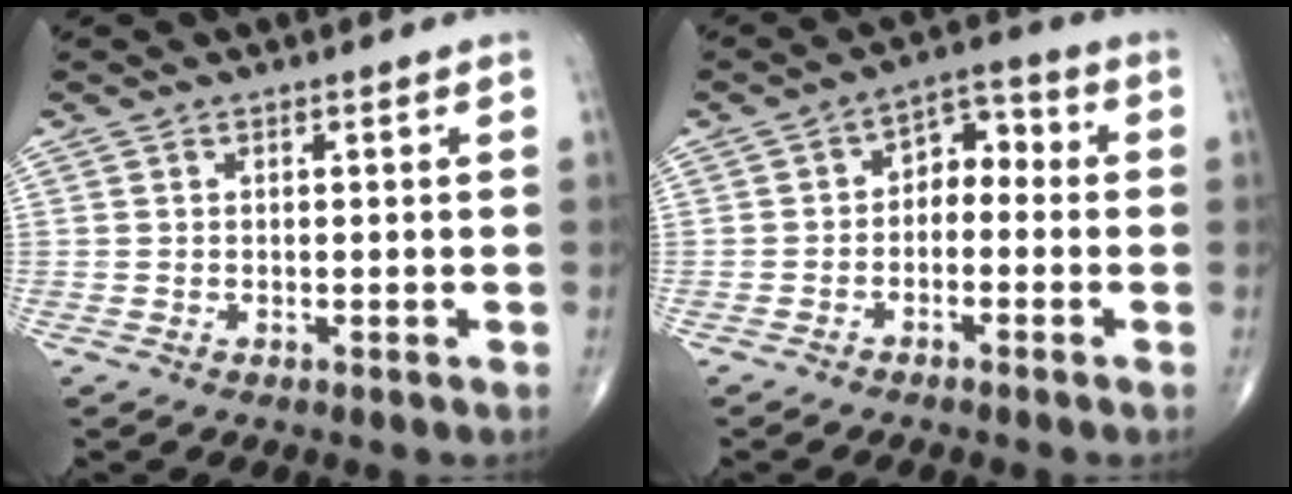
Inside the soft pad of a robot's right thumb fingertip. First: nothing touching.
{"total": 5.9, "force": [-0.8, 4.0, 4.2], "torque": [-0.037, 0.038, -0.028]}